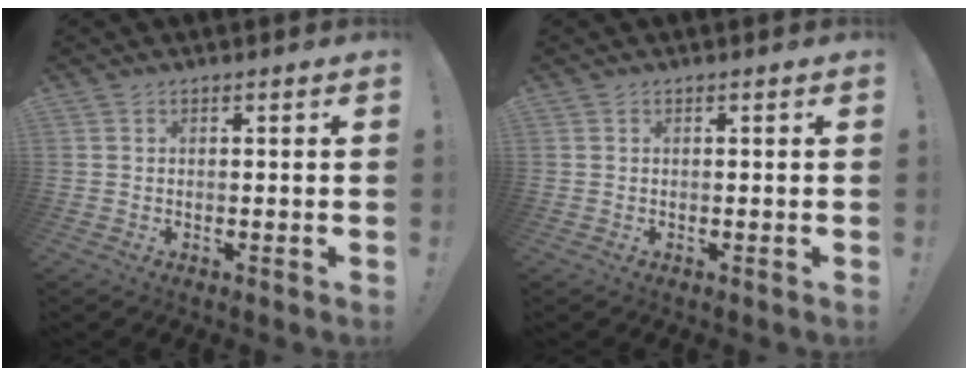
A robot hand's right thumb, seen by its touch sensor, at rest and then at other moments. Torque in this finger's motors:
{"motor_torque": [-0.02, 0.02, 0.00, 0.01, 0.00]}